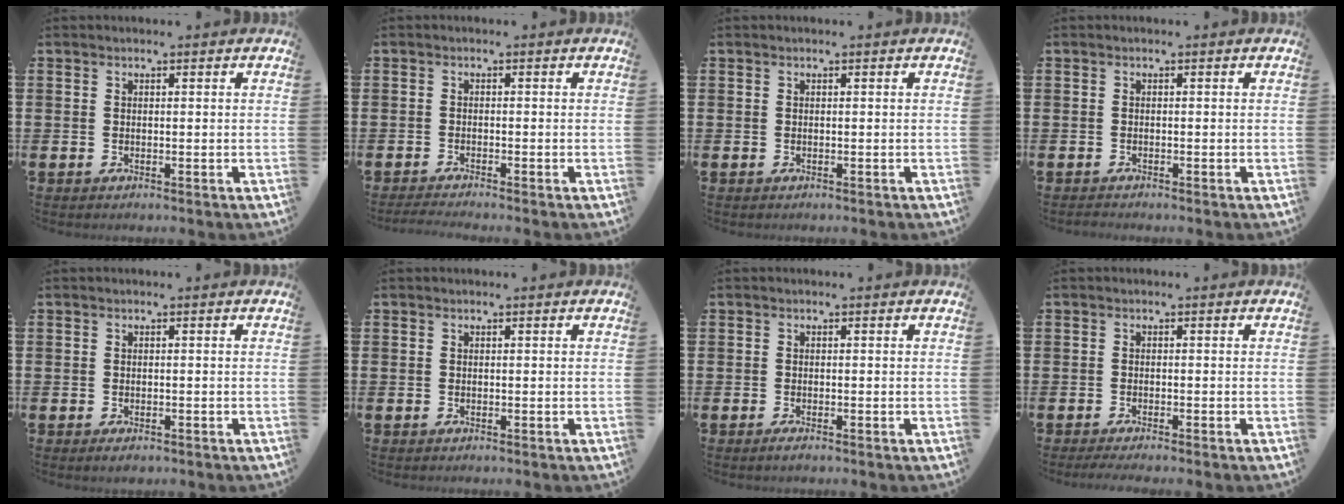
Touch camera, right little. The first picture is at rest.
{"total": 1.1, "force": [-1.0, -0.1, 0.5], "torque": [-0.007, 0.000, -0.020]}
{"total": 0.0}
{"total": 0.0}
{"total": 0.6, "force": [-0.3, 0.3, 0.4], "torque": [-0.001, -0.002, -0.008]}
{"total": 0.0}
{"total": 0.7, "force": [-0.4, 0.1, 0.6], "torque": [-0.003, -0.006, -0.009]}
{"total": 1.0, "force": [-0.7, 0.0, 0.7], "torque": [-0.010, -0.003, -0.014]}